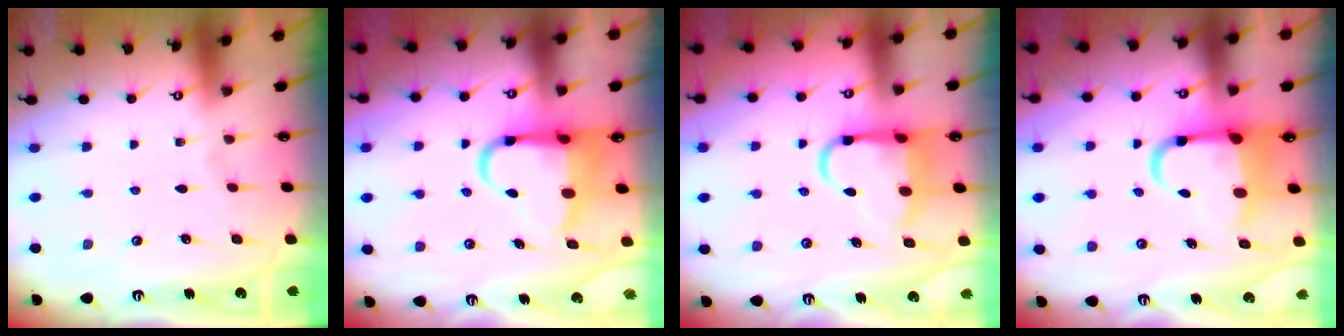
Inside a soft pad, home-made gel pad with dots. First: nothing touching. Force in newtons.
{"total": 8.8, "press": 8.3, "slide": 2.9}
{"total": 10.9, "press": 10.8, "slide": 1.4}
{"total": 7.9, "press": 7.7, "slide": 1.8}